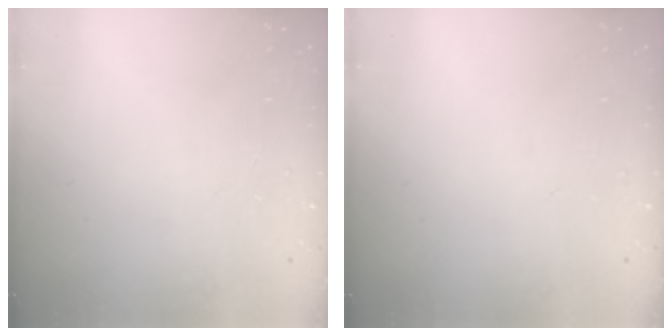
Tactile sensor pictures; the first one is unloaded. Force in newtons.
{"total": 0.0}